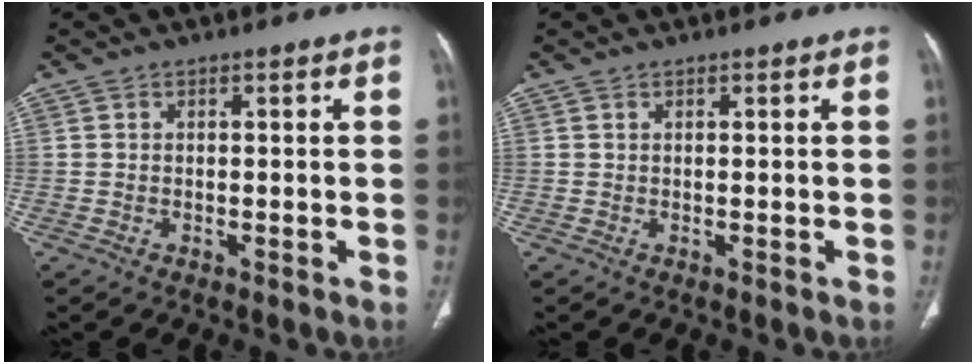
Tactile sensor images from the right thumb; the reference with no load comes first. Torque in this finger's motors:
{"motor_torque": [-0.20, 0.20, -0.16, -0.02, 0.00]}